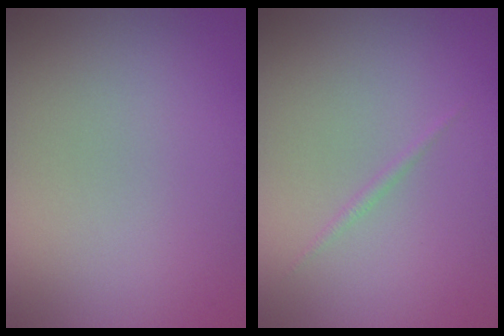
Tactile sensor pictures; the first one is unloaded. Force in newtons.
{"total": 0.5, "press": 0.5, "slide": 0.0}